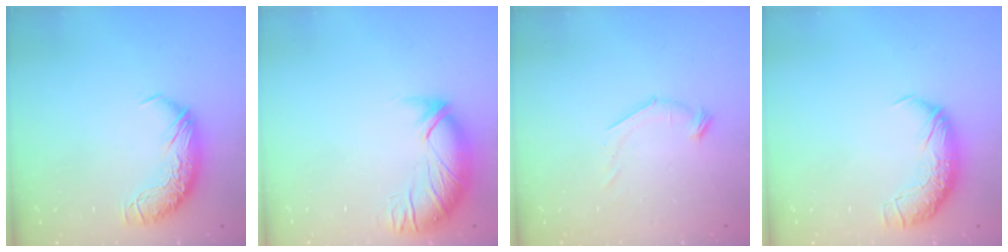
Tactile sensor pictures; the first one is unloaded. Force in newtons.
{"total": 3.0, "press": 1.6, "slide": 2.5}
{"total": 5.7, "press": 5.7, "slide": 0.9}
{"total": 2.3, "press": 1.0, "slide": 2.1}